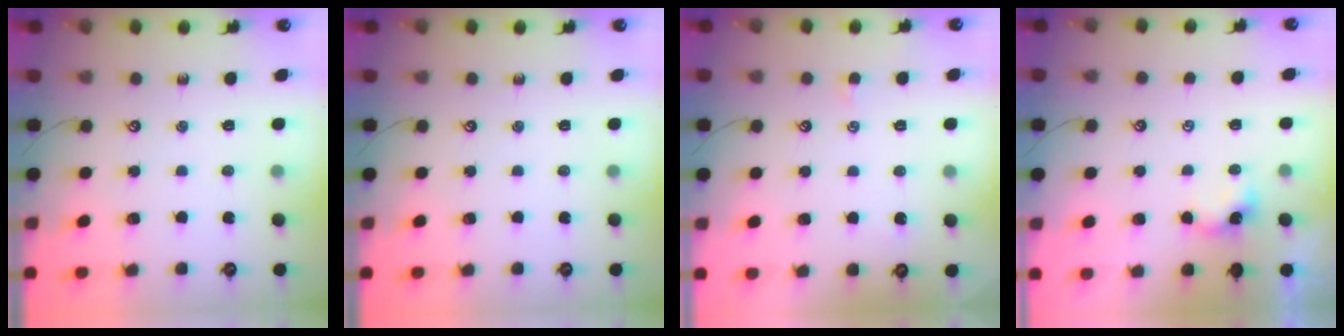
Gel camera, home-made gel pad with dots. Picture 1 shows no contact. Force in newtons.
{"total": 0.0}
{"total": 0.7, "press": 0.6, "slide": 0.4}
{"total": 3.0, "press": 3.0, "slide": 0.1}